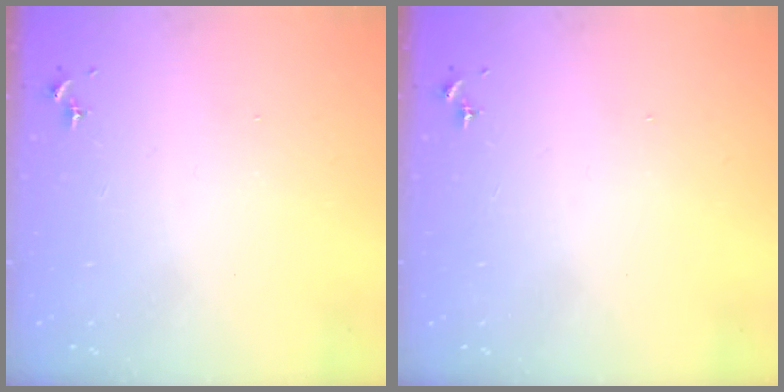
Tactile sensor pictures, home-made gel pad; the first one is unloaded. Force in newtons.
{"total": 0.0}